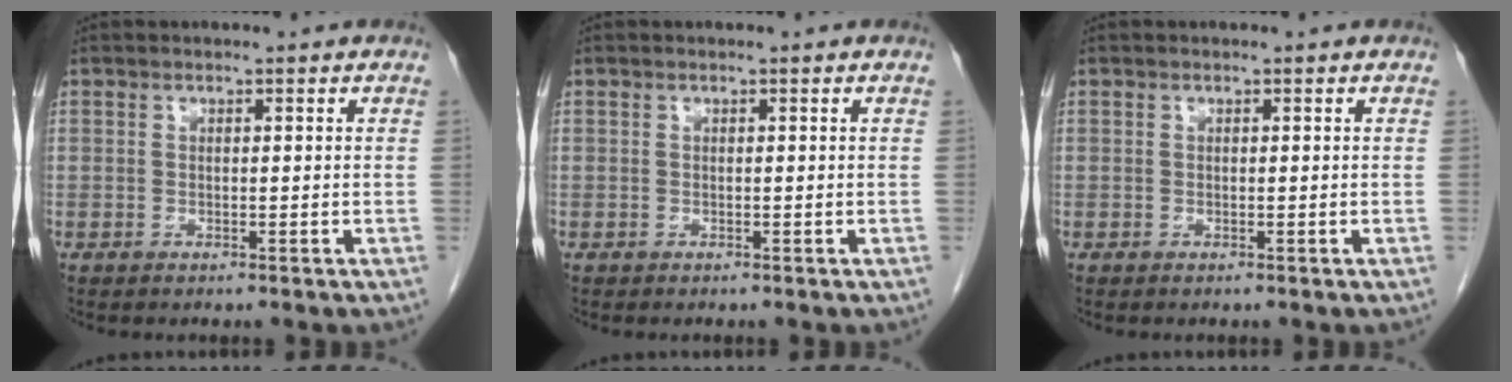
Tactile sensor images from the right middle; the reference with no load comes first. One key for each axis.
{"total": 0.0}
{"total": 0.0}